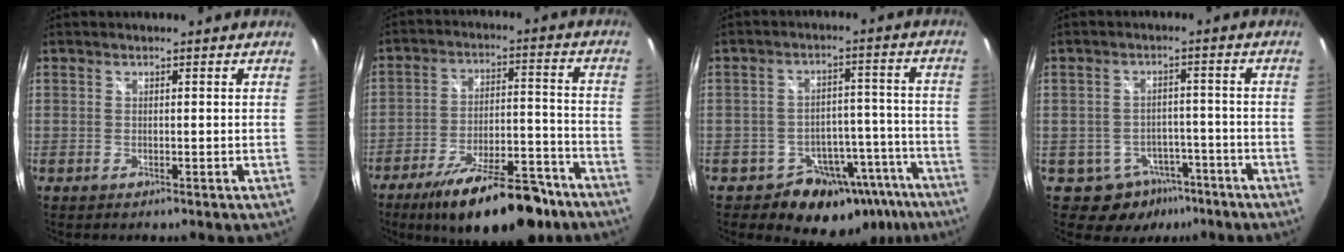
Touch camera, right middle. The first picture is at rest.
{"total": 19.8, "force": [-14.8, 6.3, 11.6], "torque": [-0.192, -0.009, -0.211]}
{"total": 13.7, "force": [-9.3, 9.4, 3.7], "torque": [-0.047, 0.050, -0.095]}
{"total": 7.4, "force": [-4.8, 5.5, 1.5], "torque": [-0.030, 0.022, -0.050]}